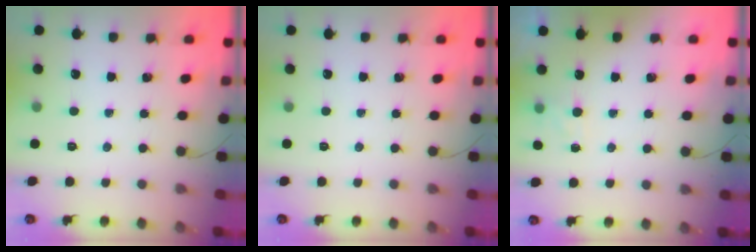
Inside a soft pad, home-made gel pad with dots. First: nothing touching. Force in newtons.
{"total": 0.0}
{"total": 3.0, "press": 2.9, "slide": 1.1}